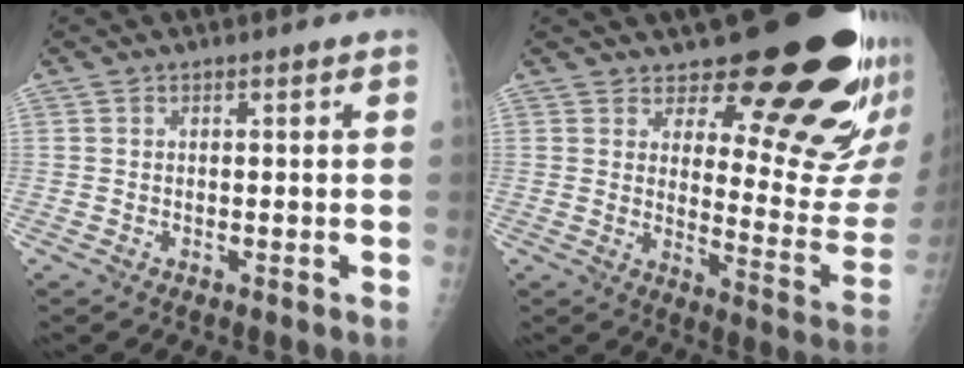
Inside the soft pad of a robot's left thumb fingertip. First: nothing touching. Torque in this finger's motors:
{"motor_torque": [0.50, 0.74, 0.32, -0.55, 0.06]}